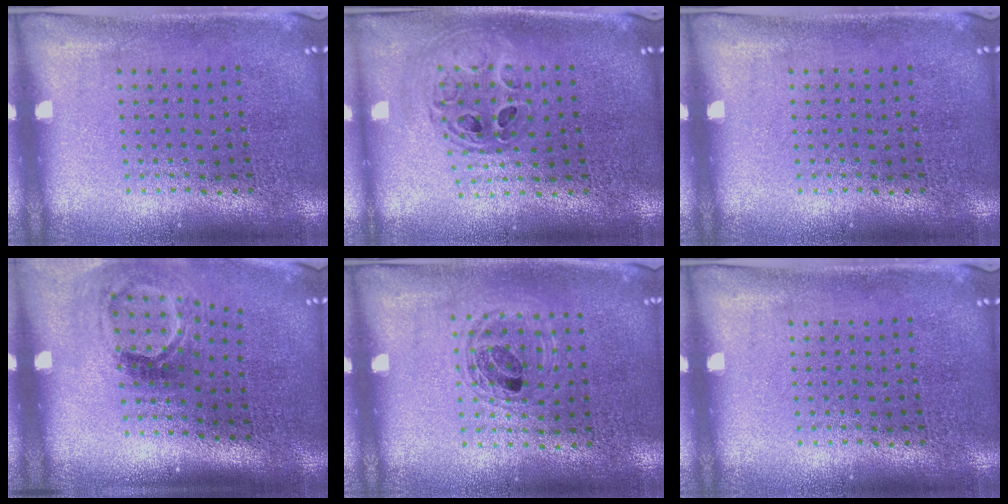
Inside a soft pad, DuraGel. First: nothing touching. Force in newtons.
{"total": 0.8, "press": 0.8, "slide": 0.1}
{"total": 0.0}
{"total": 1.9, "press": 1.2, "slide": 1.5}
{"total": 1.1, "press": 1.0, "slide": 0.3}
{"total": 0.0}